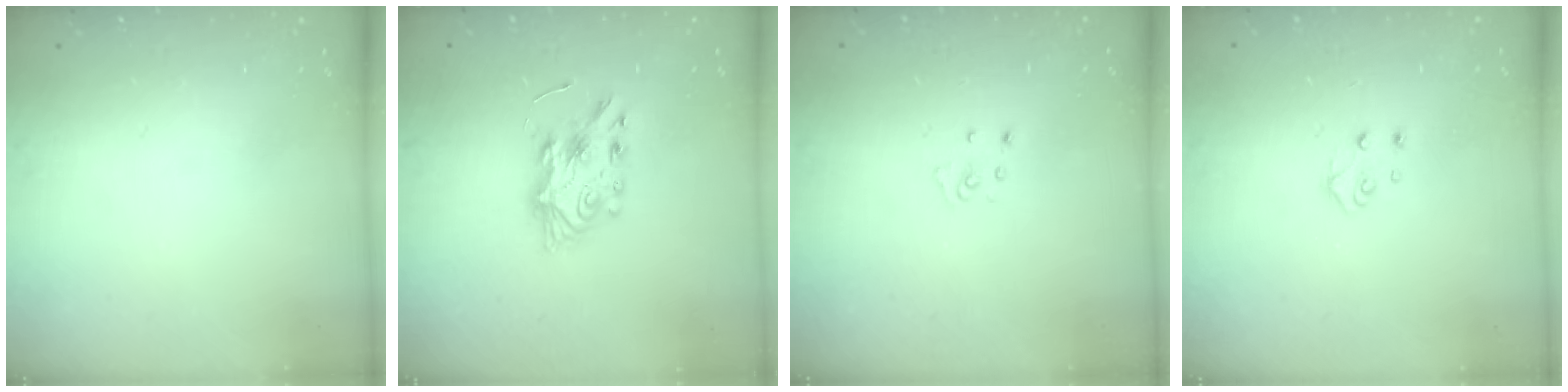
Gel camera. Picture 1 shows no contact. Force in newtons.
{"total": 7.7, "press": 7.7, "slide": 0.6}
{"total": 3.7, "press": 3.7, "slide": 0.3}
{"total": 4.5, "press": 4.4, "slide": 0.4}